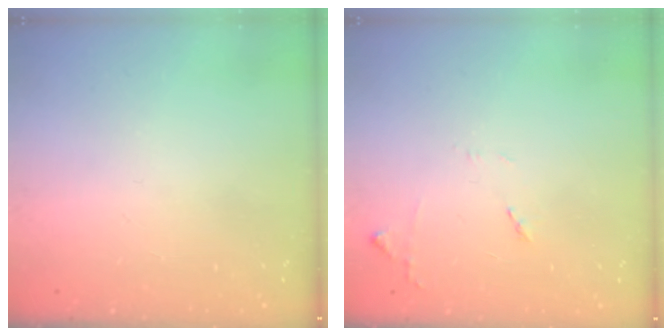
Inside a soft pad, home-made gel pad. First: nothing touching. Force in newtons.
{"total": 6.8, "press": 6.8, "slide": 0.9}